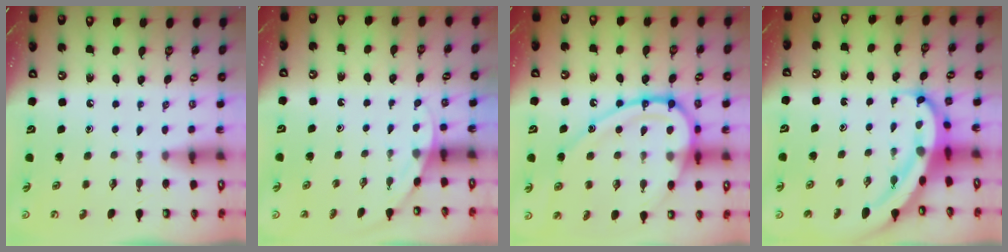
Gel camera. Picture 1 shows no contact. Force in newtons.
{"total": 2.6, "press": 2.6, "slide": 0.1}
{"total": 19.4, "press": 19.3, "slide": 2.0}
{"total": 8.9, "press": 8.8, "slide": 0.9}